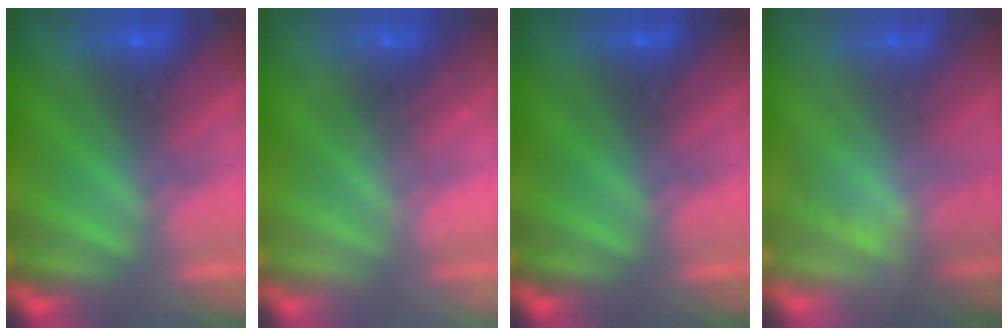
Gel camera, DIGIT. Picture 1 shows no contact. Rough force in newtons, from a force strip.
{"total": 2.1}
{"total": 0.0}
{"total": 1.6}